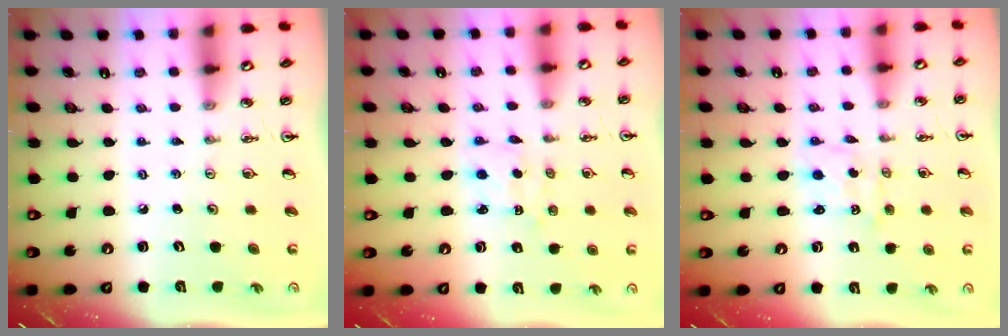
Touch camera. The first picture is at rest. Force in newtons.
{"total": 1.6, "press": 1.4, "slide": 0.7}
{"total": 0.7, "press": 0.7, "slide": 0.1}